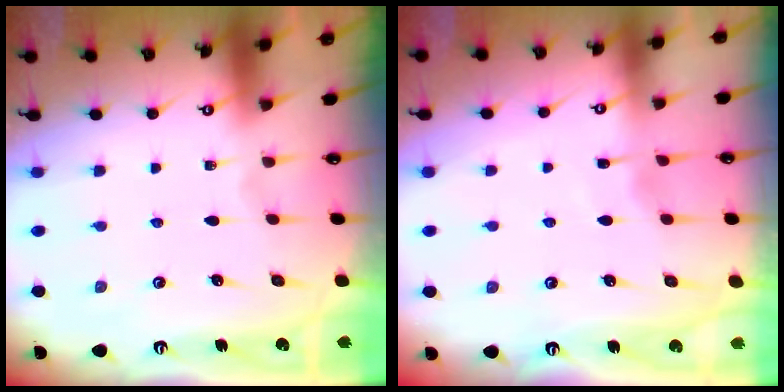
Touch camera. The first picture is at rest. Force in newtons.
{"total": 3.6, "press": 3.6, "slide": 0.4}